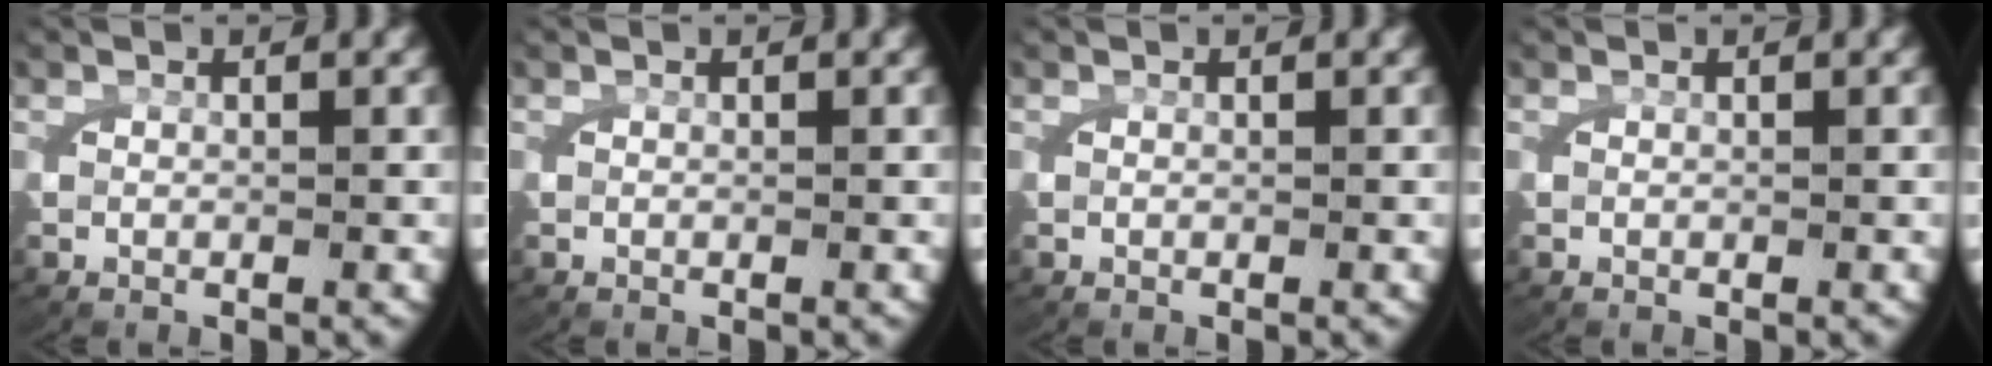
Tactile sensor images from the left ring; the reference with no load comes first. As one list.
[{"total": 0.0}, {"total": 0.0}, {"total": 0.0}]